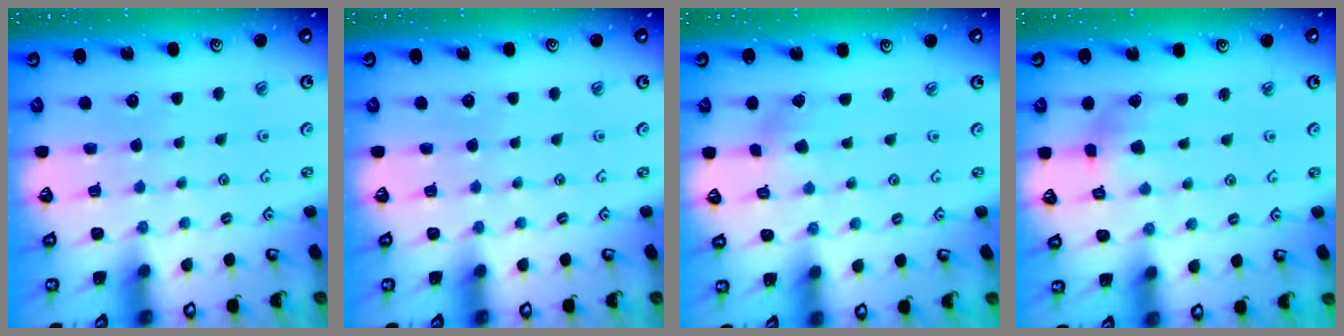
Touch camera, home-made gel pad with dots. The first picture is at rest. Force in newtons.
{"total": 0.0}
{"total": 0.0}
{"total": 2.7, "press": 2.7, "slide": 0.5}